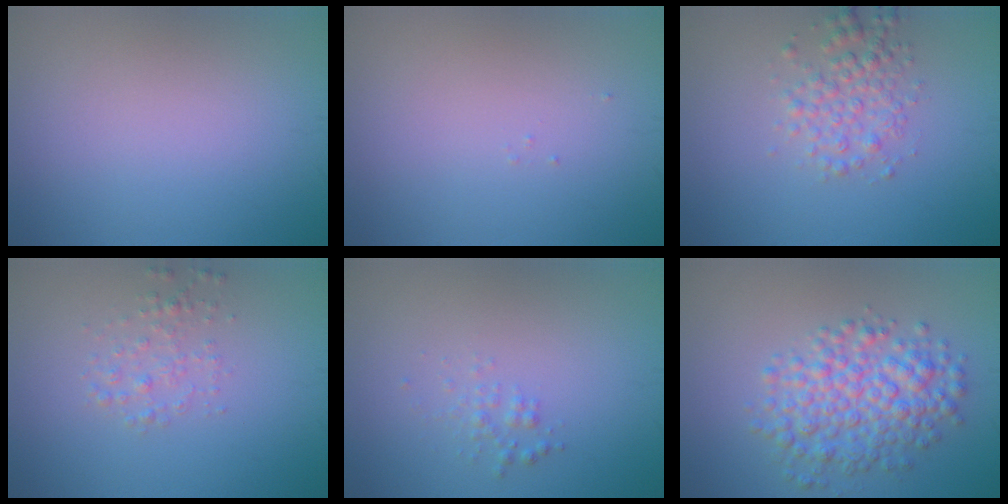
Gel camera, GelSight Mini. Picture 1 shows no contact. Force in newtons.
{"total": 0.0}
{"total": 2.9, "press": 2.9, "slide": 0.0}
{"total": 1.7, "press": 1.7, "slide": 0.1}
{"total": 1.0, "press": 1.0, "slide": 0.0}
{"total": 5.7, "press": 5.7, "slide": 0.1}